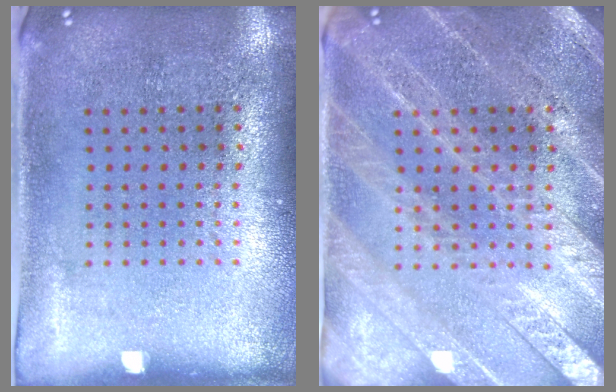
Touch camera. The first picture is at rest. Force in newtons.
{"total": 3.4, "press": 3.3, "slide": 1.0}